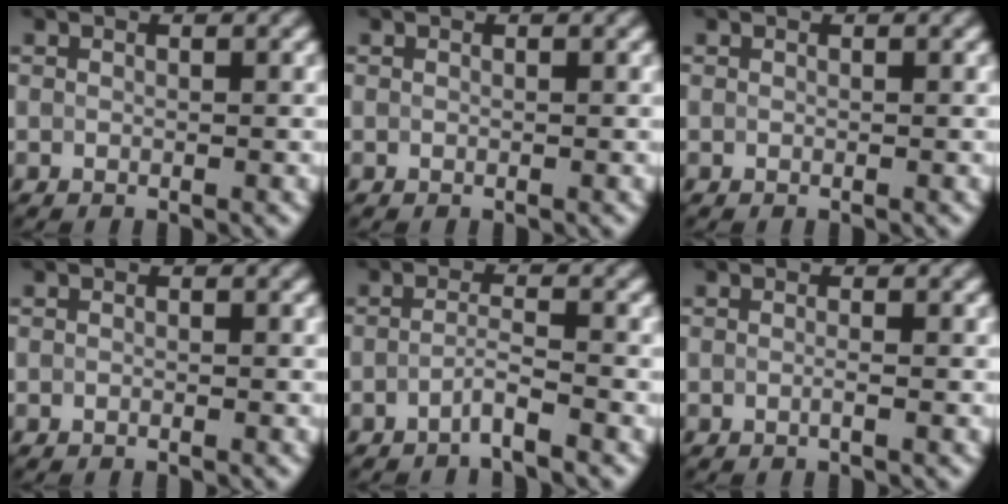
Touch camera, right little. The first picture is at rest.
{"total": 0.0}
{"total": 0.0}
{"total": 0.0}
{"total": 1.9, "force": [-1.3, 0.0, 1.3], "torque": [-0.022, 0.005, -0.033]}
{"total": 0.7, "force": [-0.2, 0.2, 0.7], "torque": [-0.010, -0.004, -0.008]}